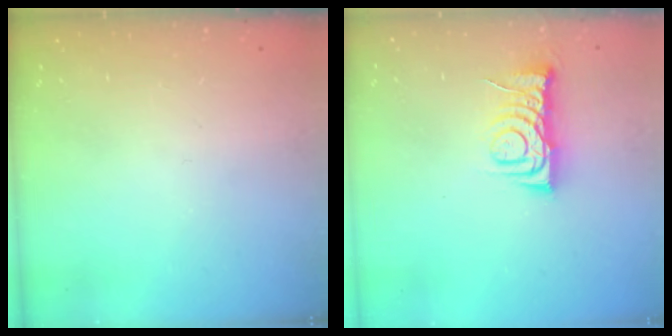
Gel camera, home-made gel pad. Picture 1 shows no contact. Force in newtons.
{"total": 6.8, "press": 6.8, "slide": 0.6}